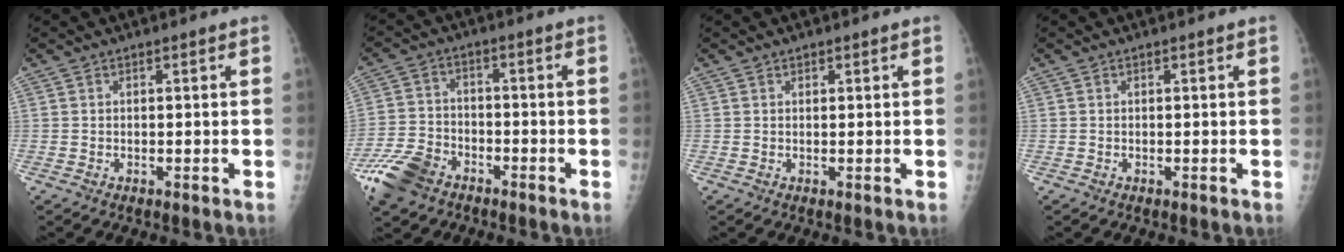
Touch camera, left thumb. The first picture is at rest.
{"total": 9.7, "force": [-6.1, 6.0, 4.6], "torque": [-0.099, 0.018, -0.120]}
{"total": 0.6, "force": [0.4, 0.4, 0.2], "torque": [0.002, -0.002, 0.005]}
{"total": 0.0}